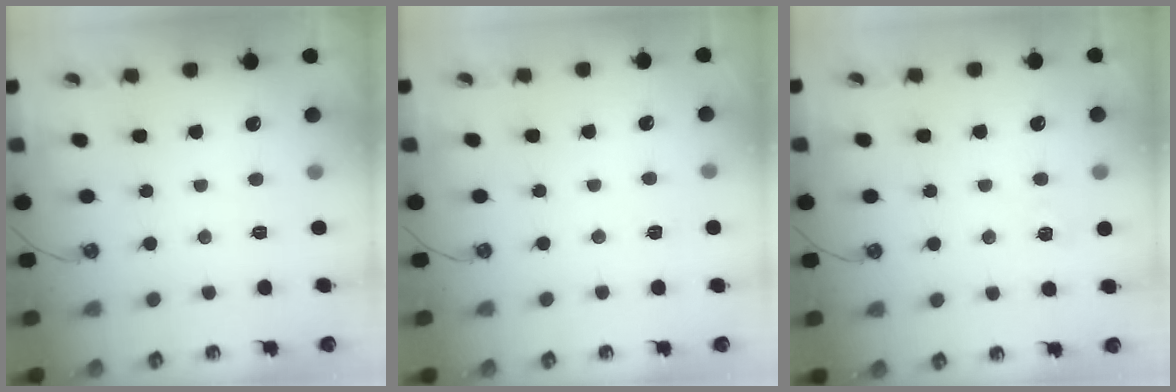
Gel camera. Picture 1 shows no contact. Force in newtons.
{"total": 2.2, "press": 2.2, "slide": 0.3}
{"total": 6.6, "press": 6.6, "slide": 0.3}